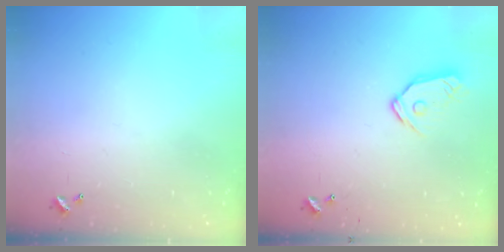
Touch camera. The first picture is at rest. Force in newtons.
{"total": 9.8, "press": 9.8, "slide": 0.9}